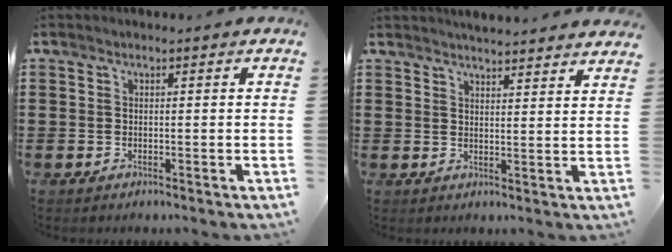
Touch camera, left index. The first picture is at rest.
{"total": 3.2, "force": [3.2, -0.3, 0.0], "torque": [-0.009, -0.012, 0.059]}